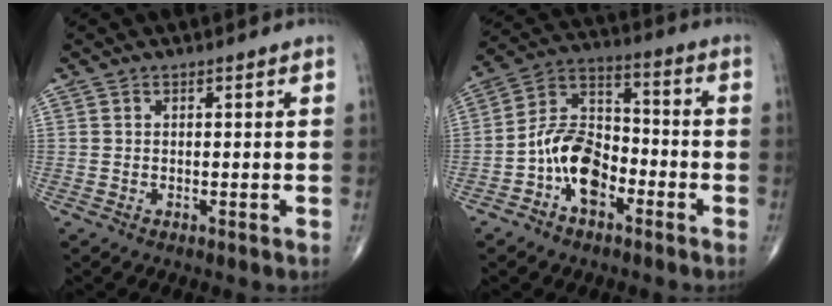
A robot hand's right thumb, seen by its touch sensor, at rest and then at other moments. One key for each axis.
{"total": 11.9, "fx": -4.8, "fy": 7.3, "fz": 8.2, "tx": -0.131, "ty": 0.046, "tz": -0.094}